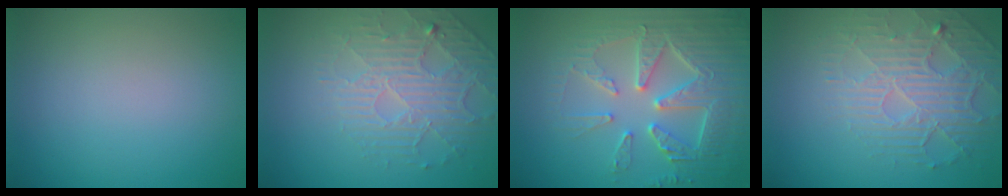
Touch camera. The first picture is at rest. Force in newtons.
{"total": 4.7, "press": 3.4, "slide": 3.2}
{"total": 6.7, "press": 5.6, "slide": 3.7}
{"total": 4.2, "press": 3.9, "slide": 1.7}